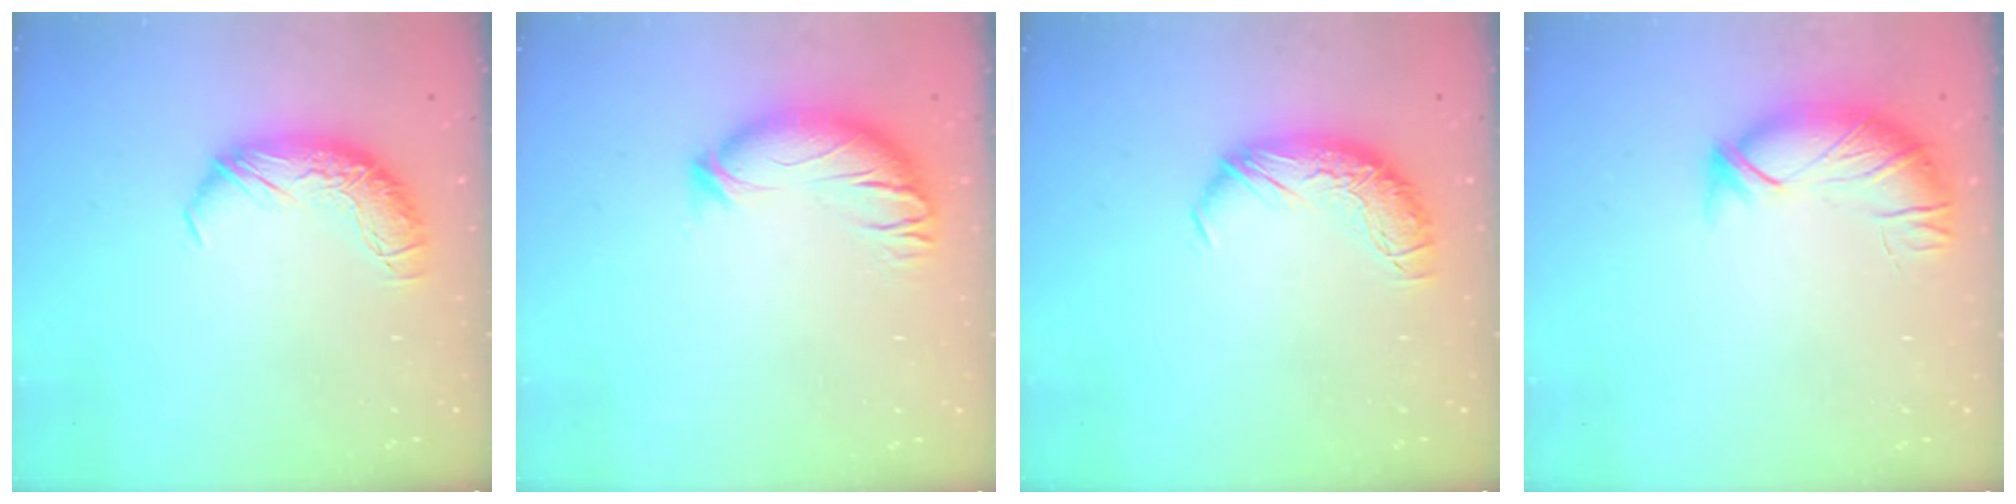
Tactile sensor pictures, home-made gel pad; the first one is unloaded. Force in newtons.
{"total": 3.5, "press": 3.2, "slide": 1.3}
{"total": 0.0}
{"total": 3.9, "press": 3.2, "slide": 2.4}